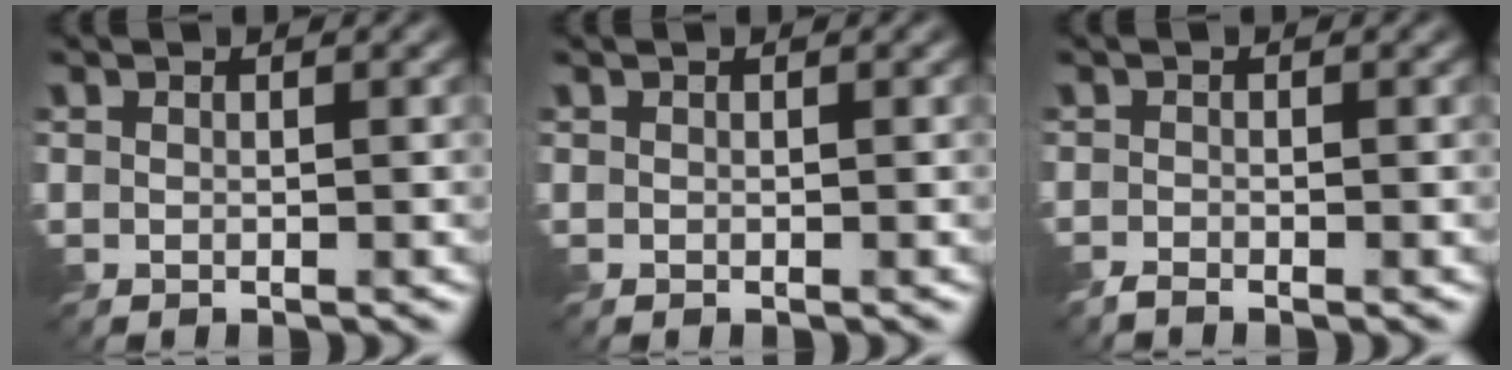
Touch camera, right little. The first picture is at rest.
{"total": 0.0}
{"total": 1.1, "force": [-1.0, 0.2, 0.3], "torque": [-0.006, -0.001, -0.025]}